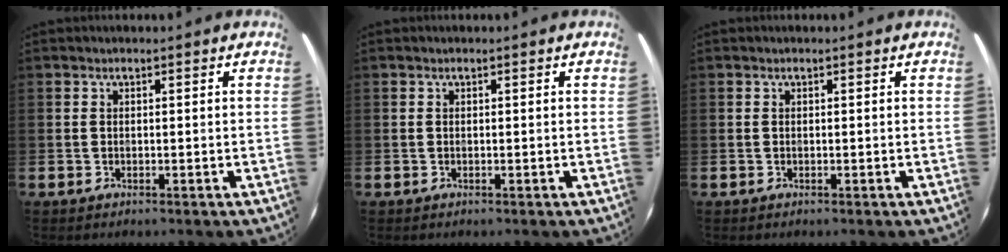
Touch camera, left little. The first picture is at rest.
{"total": 0.0}
{"total": 0.0}